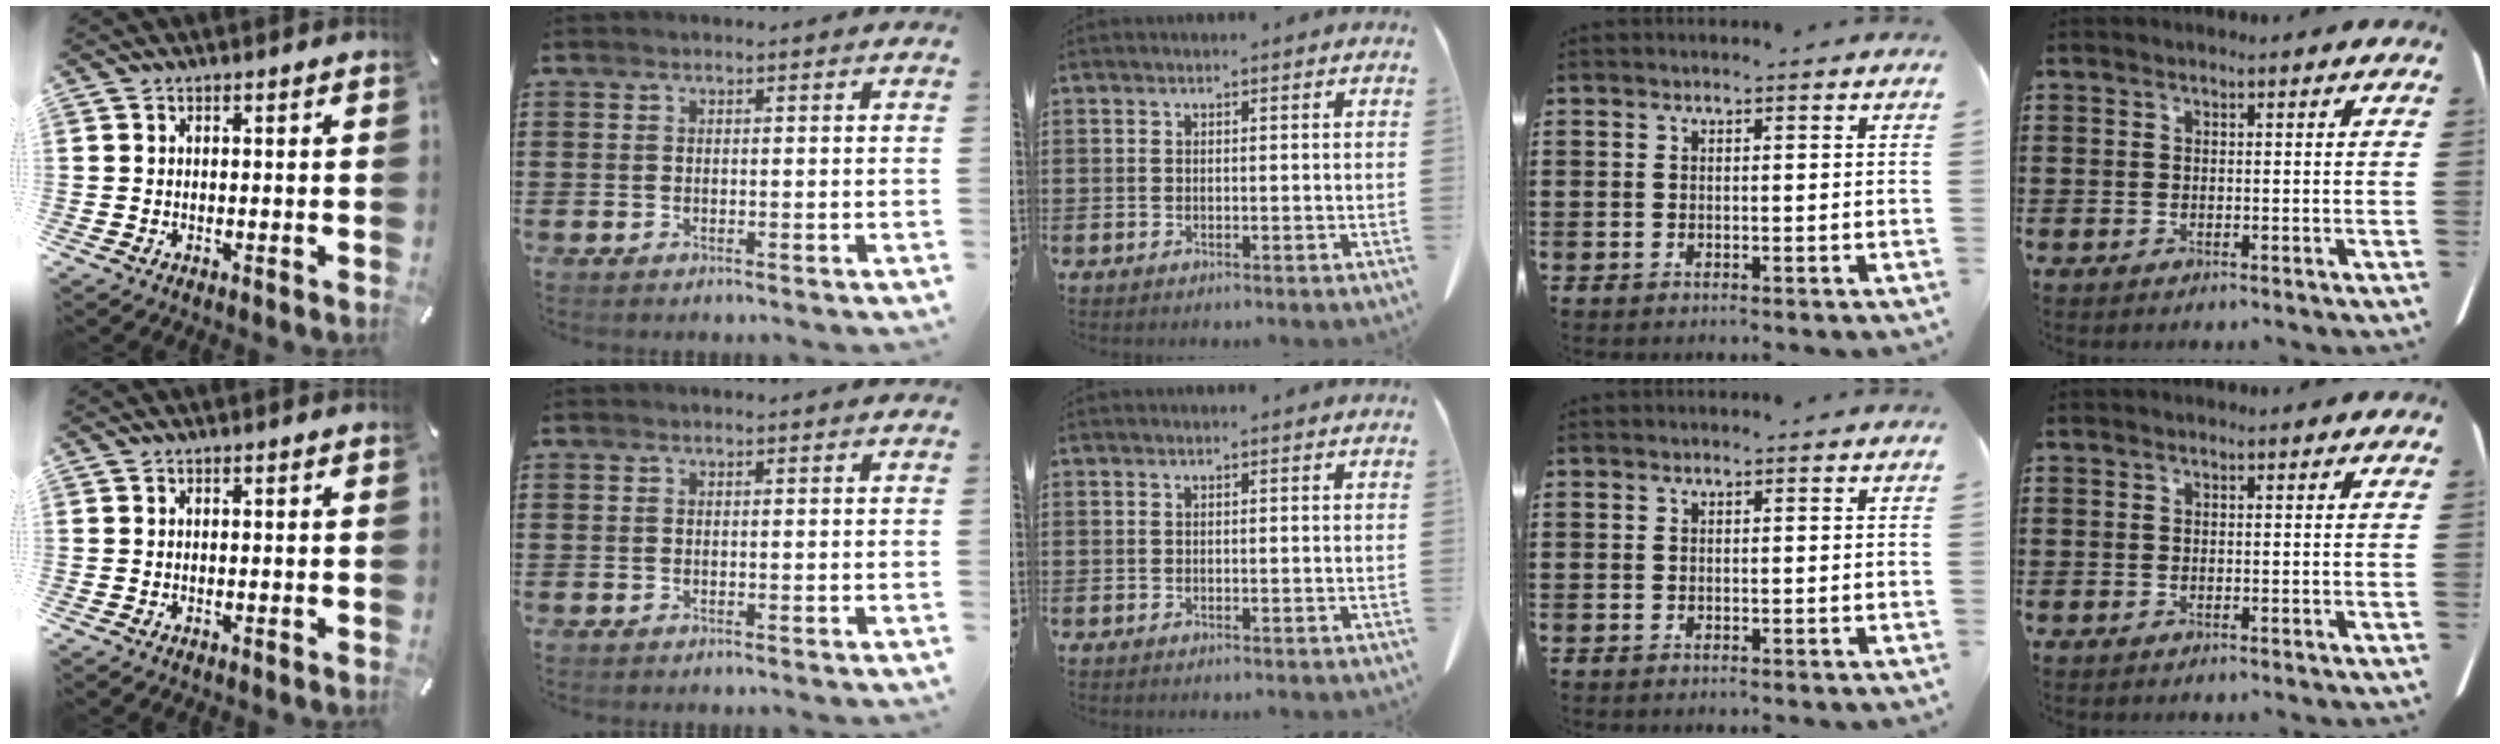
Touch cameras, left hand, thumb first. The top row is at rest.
{}